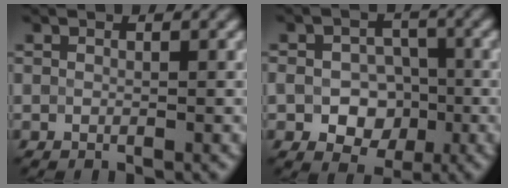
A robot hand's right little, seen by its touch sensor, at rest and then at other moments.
{"total": 5.2, "force": [-1.5, 4.0, 3.0], "torque": [-0.053, -0.009, -0.022]}